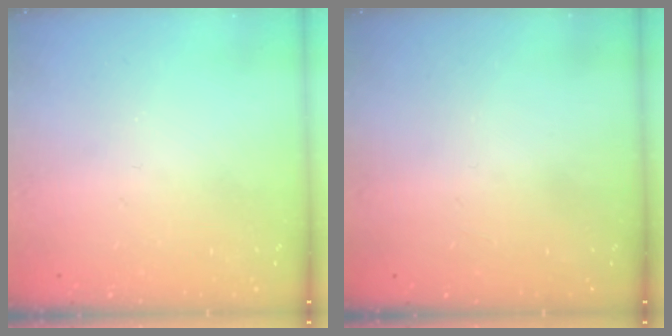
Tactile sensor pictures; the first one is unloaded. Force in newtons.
{"total": 0.0}